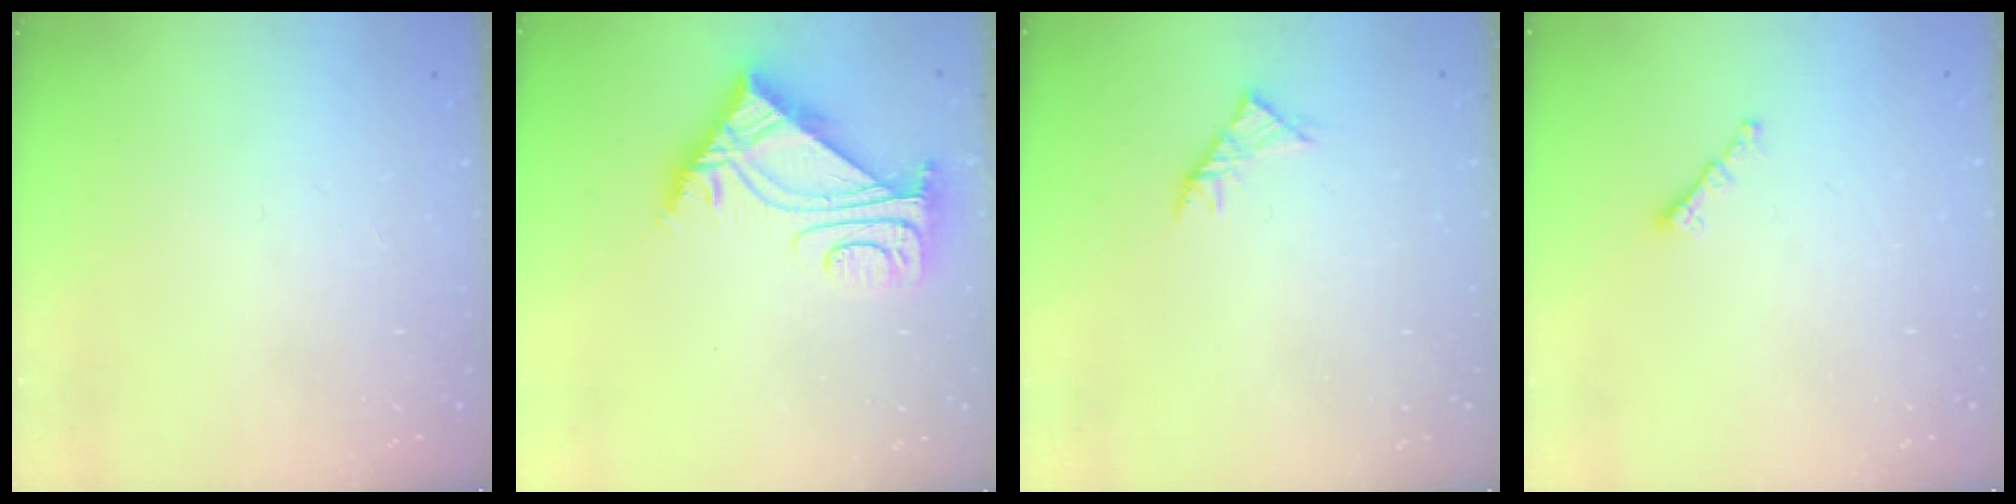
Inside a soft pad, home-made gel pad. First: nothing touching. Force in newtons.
{"total": 7.3, "press": 7.2, "slide": 1.2}
{"total": 2.9, "press": 2.8, "slide": 0.8}
{"total": 0.8, "press": 0.7, "slide": 0.4}